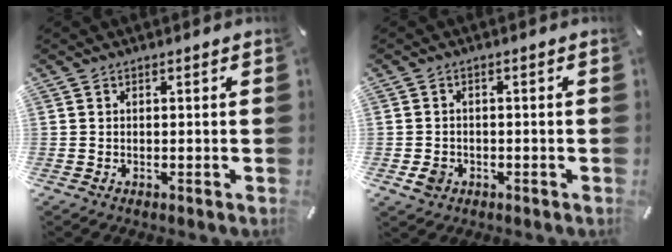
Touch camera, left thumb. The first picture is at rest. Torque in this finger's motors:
{"motor_torque": [0.23, 0.70, 0.21, 0.13, 0.06]}